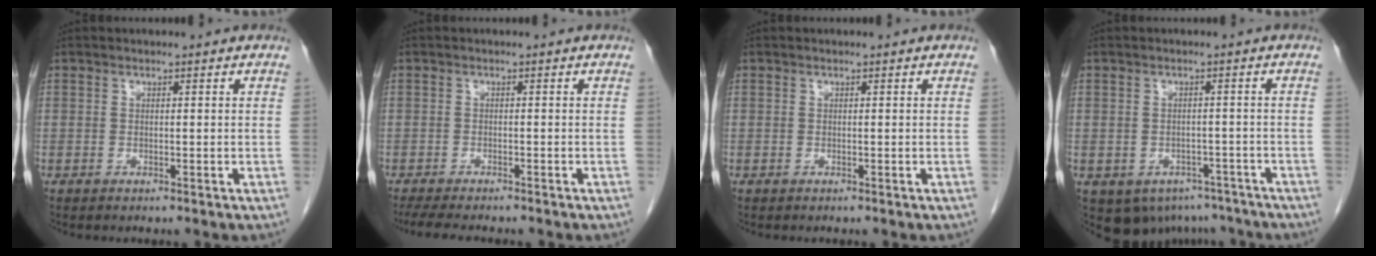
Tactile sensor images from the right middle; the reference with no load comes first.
{"total": 8.0, "force": [-6.8, 1.5, 3.9], "torque": [-0.056, -0.011, -0.100]}
{"total": 0.0}
{"total": 9.7, "force": [-6.4, 6.9, 2.4], "torque": [-0.040, 0.006, -0.073]}